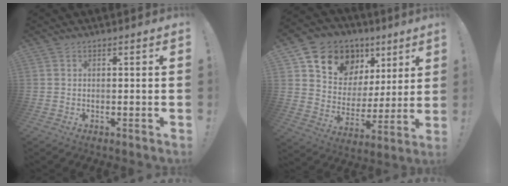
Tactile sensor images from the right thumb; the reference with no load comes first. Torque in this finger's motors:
{"motor_torque": [0.92, 3.08, 0.36, -0.07, 0.07]}